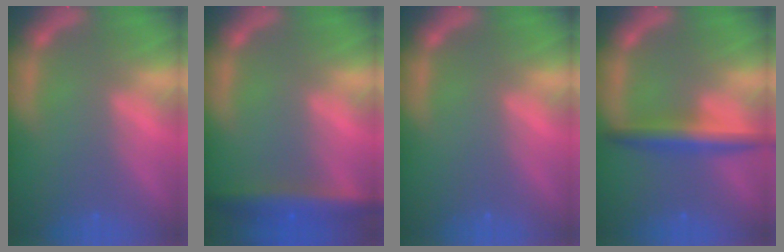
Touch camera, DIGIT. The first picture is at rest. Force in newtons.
{"total": 5.5}
{"total": 0.0}
{"total": 4.5}